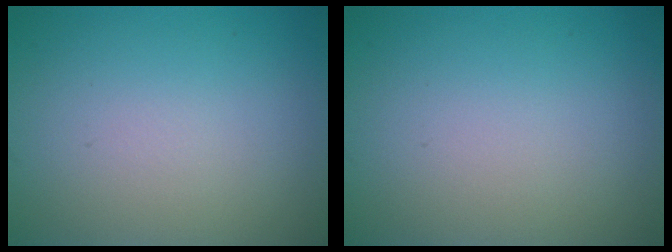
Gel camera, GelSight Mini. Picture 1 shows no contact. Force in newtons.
{"total": 0.0}